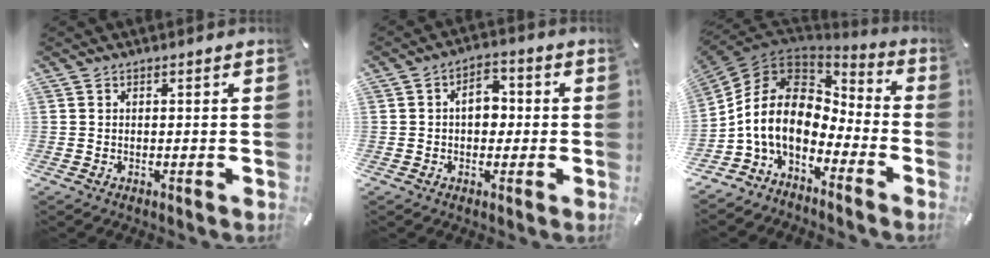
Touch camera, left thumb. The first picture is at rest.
{"total": 6.7, "force": [0.0, 4.4, 5.1], "torque": [-0.062, 0.003, -0.006]}
{"total": 13.7, "force": [-2.5, 9.3, 9.7], "torque": [-0.224, 0.009, -0.054]}